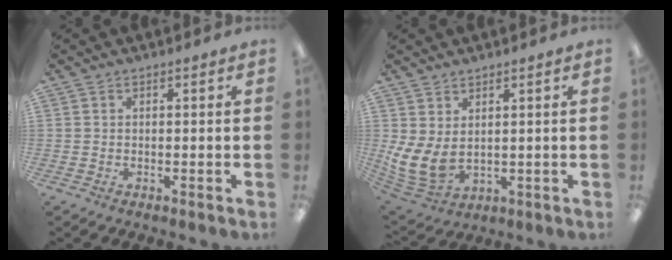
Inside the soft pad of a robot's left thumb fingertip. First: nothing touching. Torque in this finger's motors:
{"motor_torque": [0.86, 1.54, 0.72, -0.73, 0.09]}